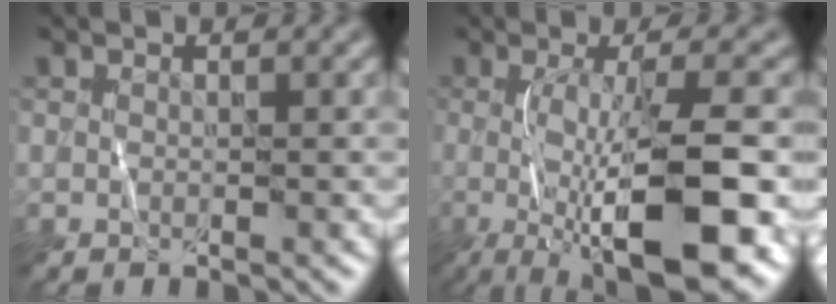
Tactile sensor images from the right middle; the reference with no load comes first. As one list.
[{"total": 13.0, "force": [-3.0, 3.6, 12.1], "torque": [-0.180, -0.008, -0.042]}]